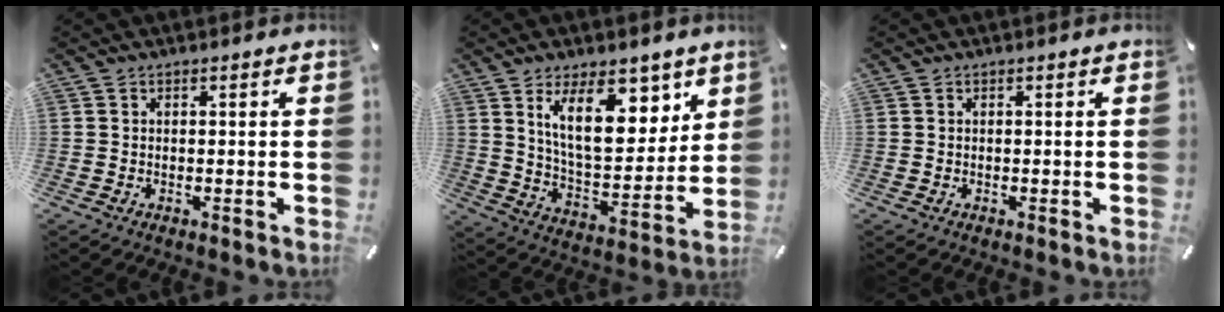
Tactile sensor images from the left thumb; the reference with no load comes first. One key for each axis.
{"total": 17.1, "fx": 9.0, "fy": 8.9, "fz": 11.5, "tx": -0.182, "ty": -0.032, "tz": 0.158}
{"total": 0.0}